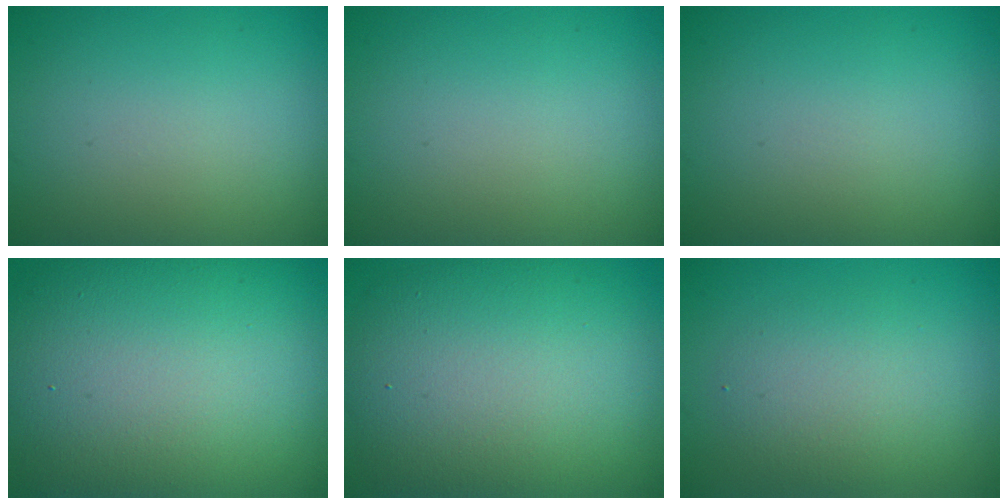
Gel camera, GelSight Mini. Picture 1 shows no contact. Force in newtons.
{"total": 0.0}
{"total": 0.0}
{"total": 16.9, "press": 16.9, "slide": 0.6}
{"total": 12.4, "press": 12.3, "slide": 1.1}
{"total": 3.2, "press": 3.2, "slide": 0.1}